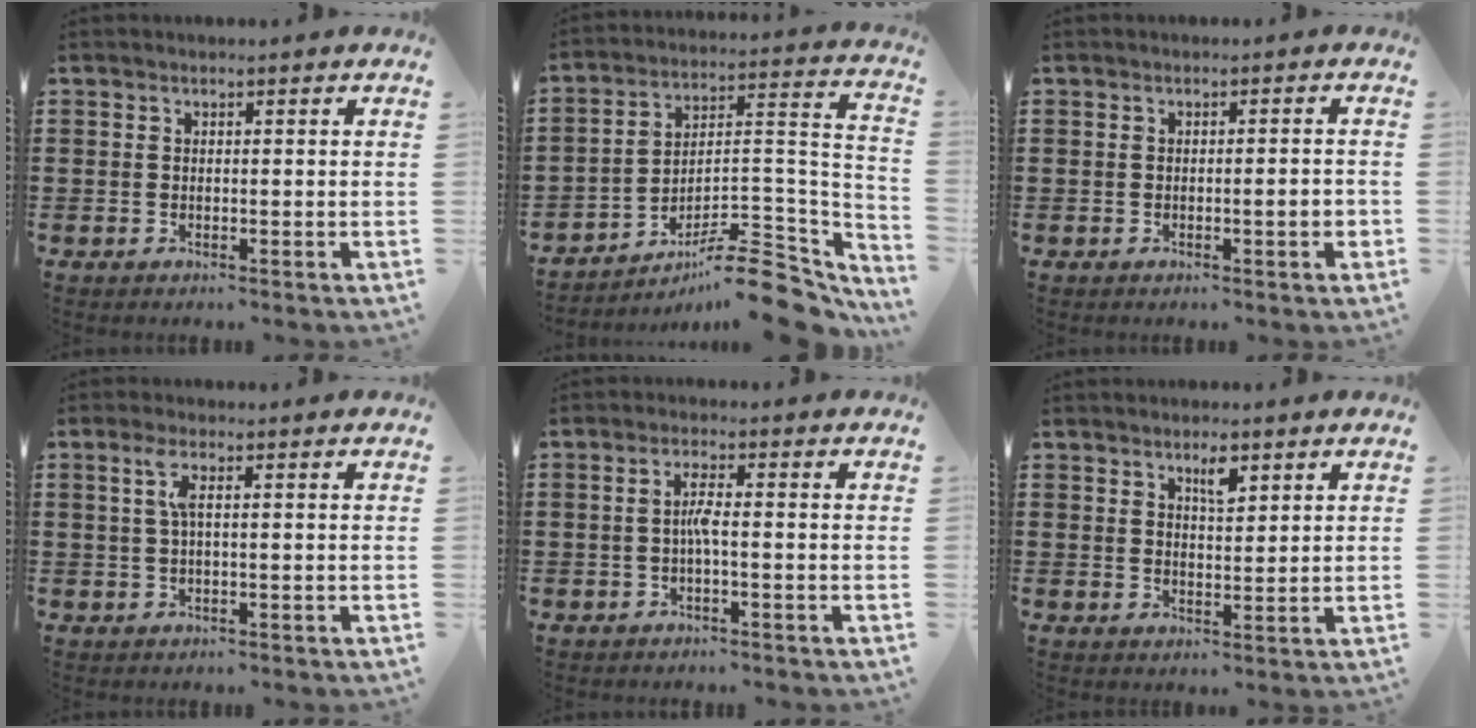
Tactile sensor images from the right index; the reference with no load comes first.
{"total": 11.7, "force": [-9.1, 2.4, 6.9], "torque": [-0.092, 0.032, -0.168]}
{"total": 2.4, "force": [-0.6, 0.1, 2.3], "torque": [-0.036, -0.002, -0.011]}
{"total": 2.7, "force": [0.5, 0.4, 2.6], "torque": [-0.054, 0.002, 0.007]}
{"total": 2.6, "force": [-0.5, 0.2, 2.5], "torque": [-0.056, -0.003, -0.014]}
{"total": 3.2, "force": [2.1, 1.0, 2.2], "torque": [-0.033, -0.002, 0.032]}